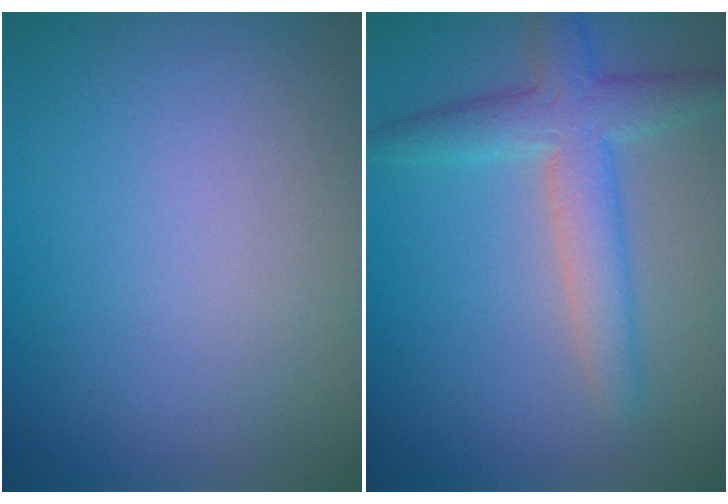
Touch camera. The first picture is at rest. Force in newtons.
{"total": 4.4, "press": 4.4, "slide": 0.3}